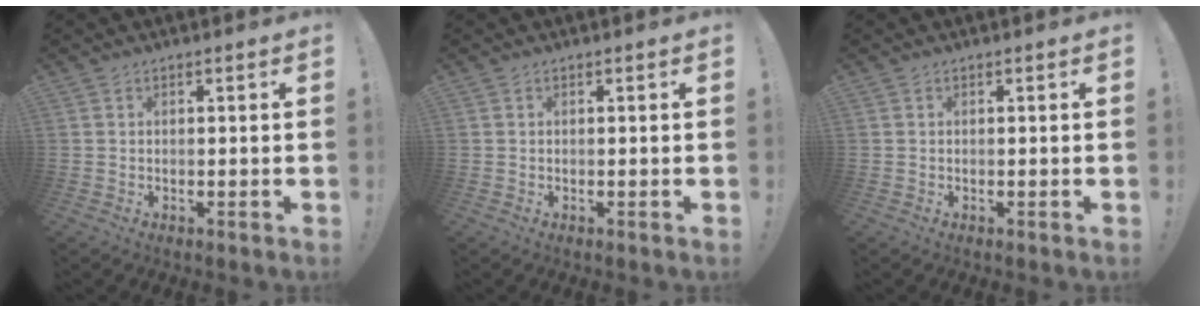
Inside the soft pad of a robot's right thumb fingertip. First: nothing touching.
{"total": 0.0}
{"total": 0.0}